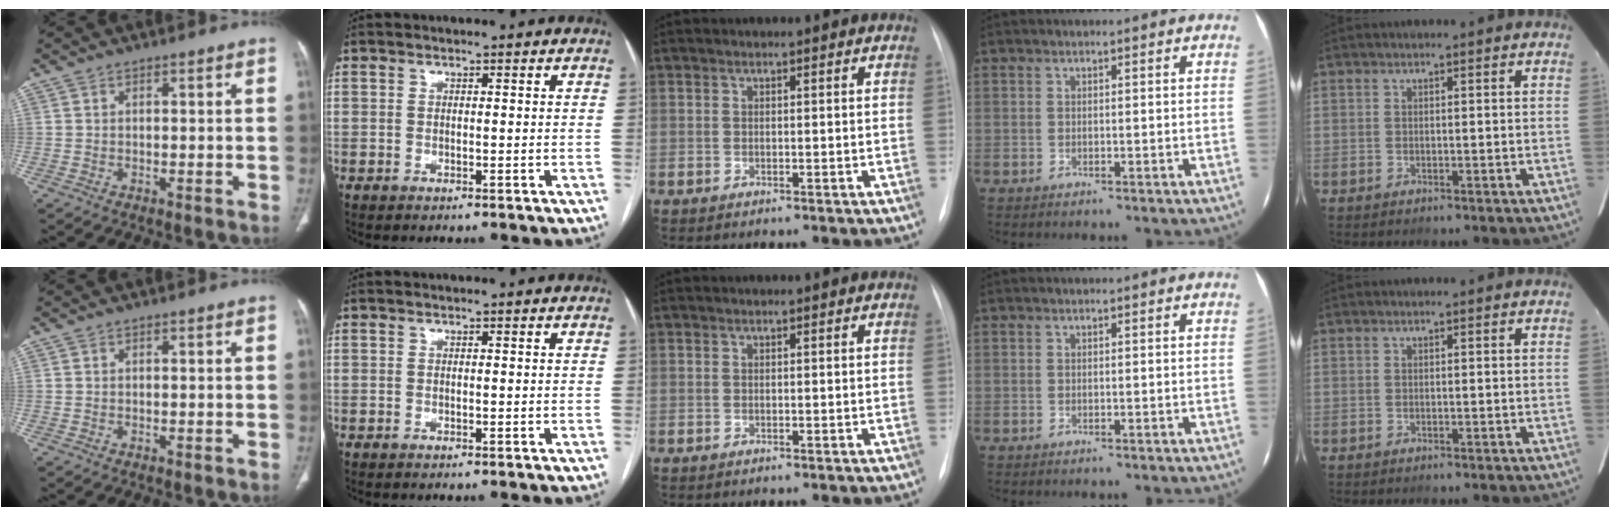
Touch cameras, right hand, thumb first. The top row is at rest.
{}